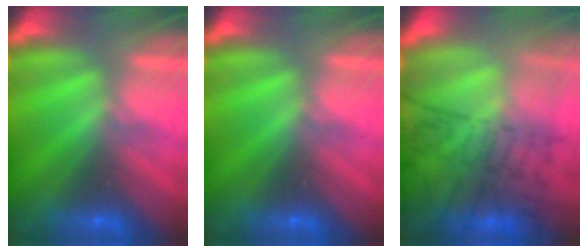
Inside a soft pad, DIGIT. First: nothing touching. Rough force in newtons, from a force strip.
{"total": 0.0}
{"total": 8.3}